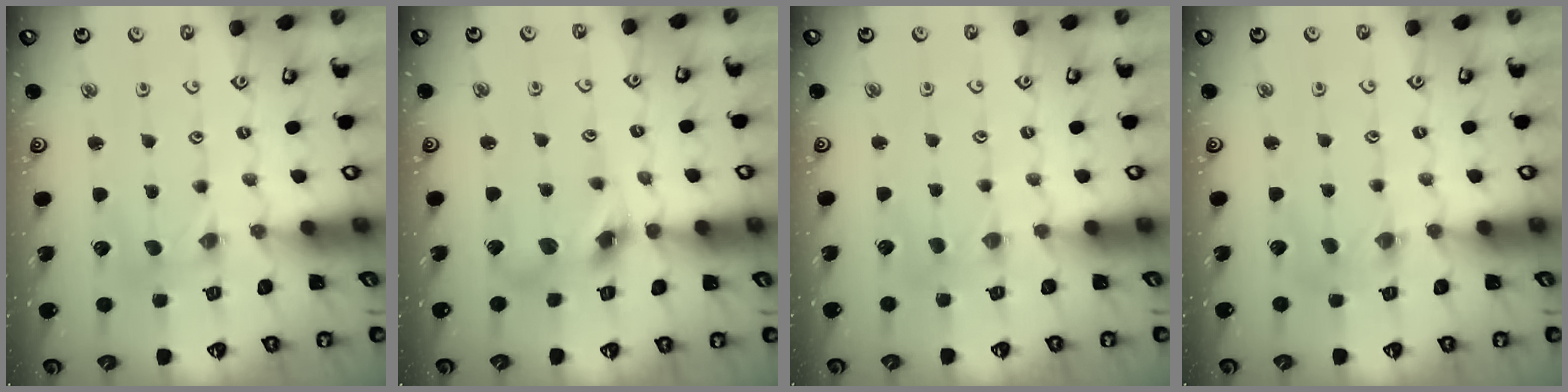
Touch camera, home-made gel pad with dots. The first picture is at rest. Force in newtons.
{"total": 11.3, "press": 11.2, "slide": 1.4}
{"total": 2.2, "press": 2.1, "slide": 0.5}
{"total": 0.9, "press": 0.9, "slide": 0.3}